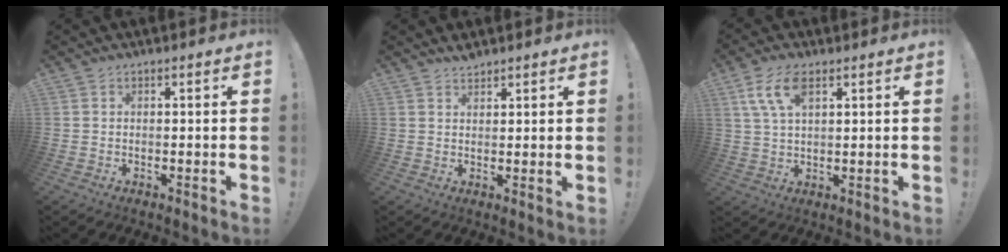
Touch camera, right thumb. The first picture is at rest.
{"total": 2.3, "force": [2.2, 0.2, 0.4], "torque": [0.000, -0.015, 0.039]}
{"total": 8.5, "force": [3.8, 3.8, 6.6], "torque": [-0.129, -0.002, 0.073]}